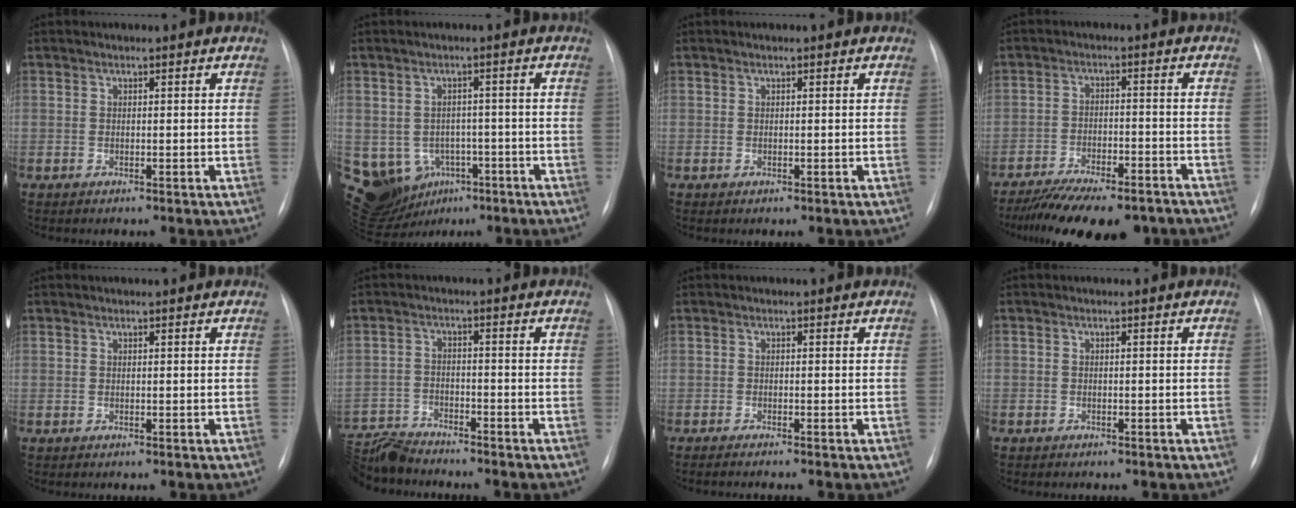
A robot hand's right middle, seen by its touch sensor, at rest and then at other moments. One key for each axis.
{"total": 13.8, "fx": -5.3, "fy": 11.8, "fz": 4.9, "tx": -0.124, "ty": 0.016, "tz": -0.059}
{"total": 0.0}
{"total": 16.2, "fx": -13.5, "fy": 4.5, "fz": 7.8, "tx": -0.137, "ty": -0.010, "tz": -0.193}
{"total": 0.0}
{"total": 8.1, "fx": -8.0, "fy": 0.5, "fz": 0.8, "tx": -0.020, "ty": -0.007, "tz": -0.150}
{"total": 3.4, "fx": -2.9, "fy": -0.1, "fz": 1.7, "tx": -0.019, "ty": -0.004, "tz": -0.037}
{"total": 0.7, "fx": -0.6, "fy": 0.4, "fz": 0.2, "tx": -0.003, "ty": 0.001, "tz": -0.011}